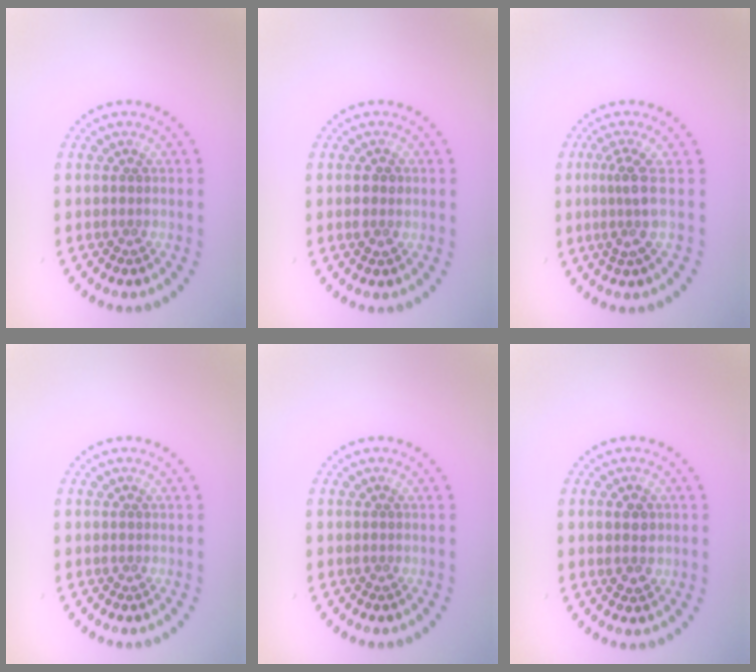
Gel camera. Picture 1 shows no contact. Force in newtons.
{"total": 1.4, "press": 1.4, "slide": 0.1}
{"total": 2.6, "press": 1.8, "slide": 1.9}
{"total": 0.0}
{"total": 0.0}
{"total": 2.1, "press": 2.0, "slide": 0.1}